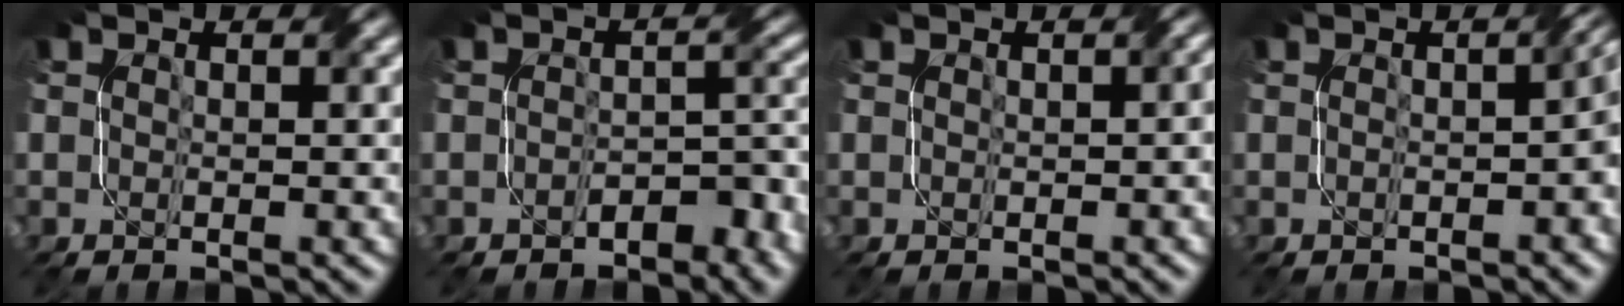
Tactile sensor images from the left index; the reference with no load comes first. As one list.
[{"total": 3.4, "force": [-2.1, 1.5, 2.1], "torque": [-0.028, 0.004, -0.030]}, {"total": 0.9, "force": [0.2, 0.2, 0.9], "torque": [-0.011, 0.006, 0.003]}, {"total": 3.0, "force": [-0.7, 0.7, 2.8], "torque": [-0.042, 0.006, -0.012]}]